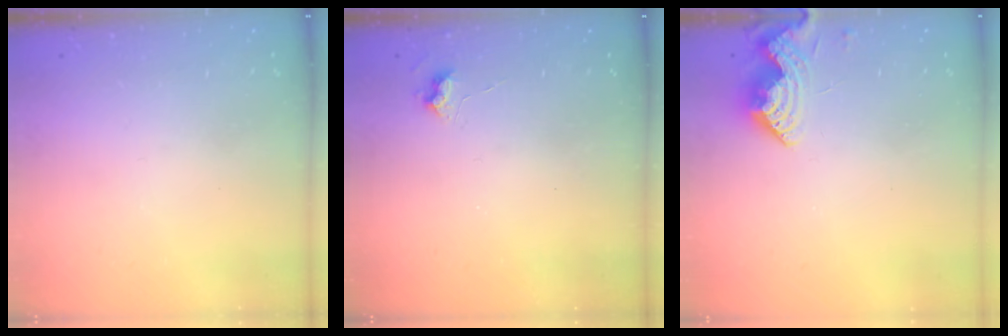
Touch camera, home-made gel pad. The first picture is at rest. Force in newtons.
{"total": 4.1, "press": 4.0, "slide": 0.6}
{"total": 10.0, "press": 10.0, "slide": 0.4}